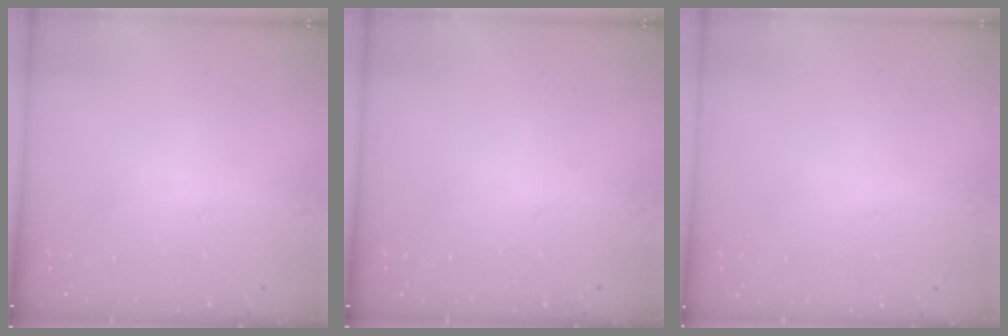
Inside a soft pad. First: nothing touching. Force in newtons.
{"total": 0.0}
{"total": 0.0}